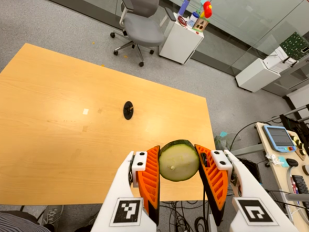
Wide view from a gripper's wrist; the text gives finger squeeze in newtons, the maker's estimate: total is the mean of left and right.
{"total": 11.0, "left": 10.1, "right": 11.9}